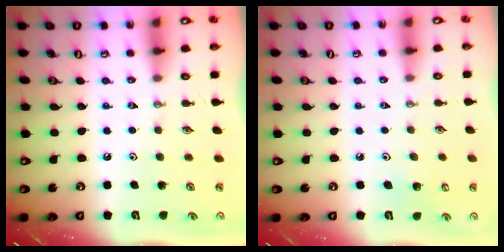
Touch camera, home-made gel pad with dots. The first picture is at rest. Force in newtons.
{"total": 5.1, "press": 5.0, "slide": 0.9}